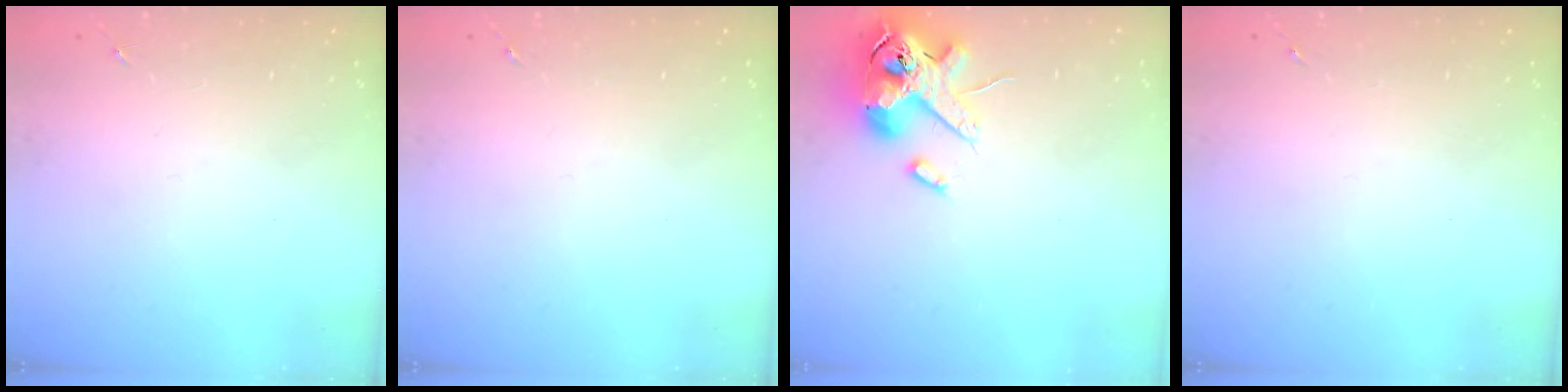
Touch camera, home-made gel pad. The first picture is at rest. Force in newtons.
{"total": 0.0}
{"total": 15.3, "press": 15.1, "slide": 2.6}
{"total": 0.0}